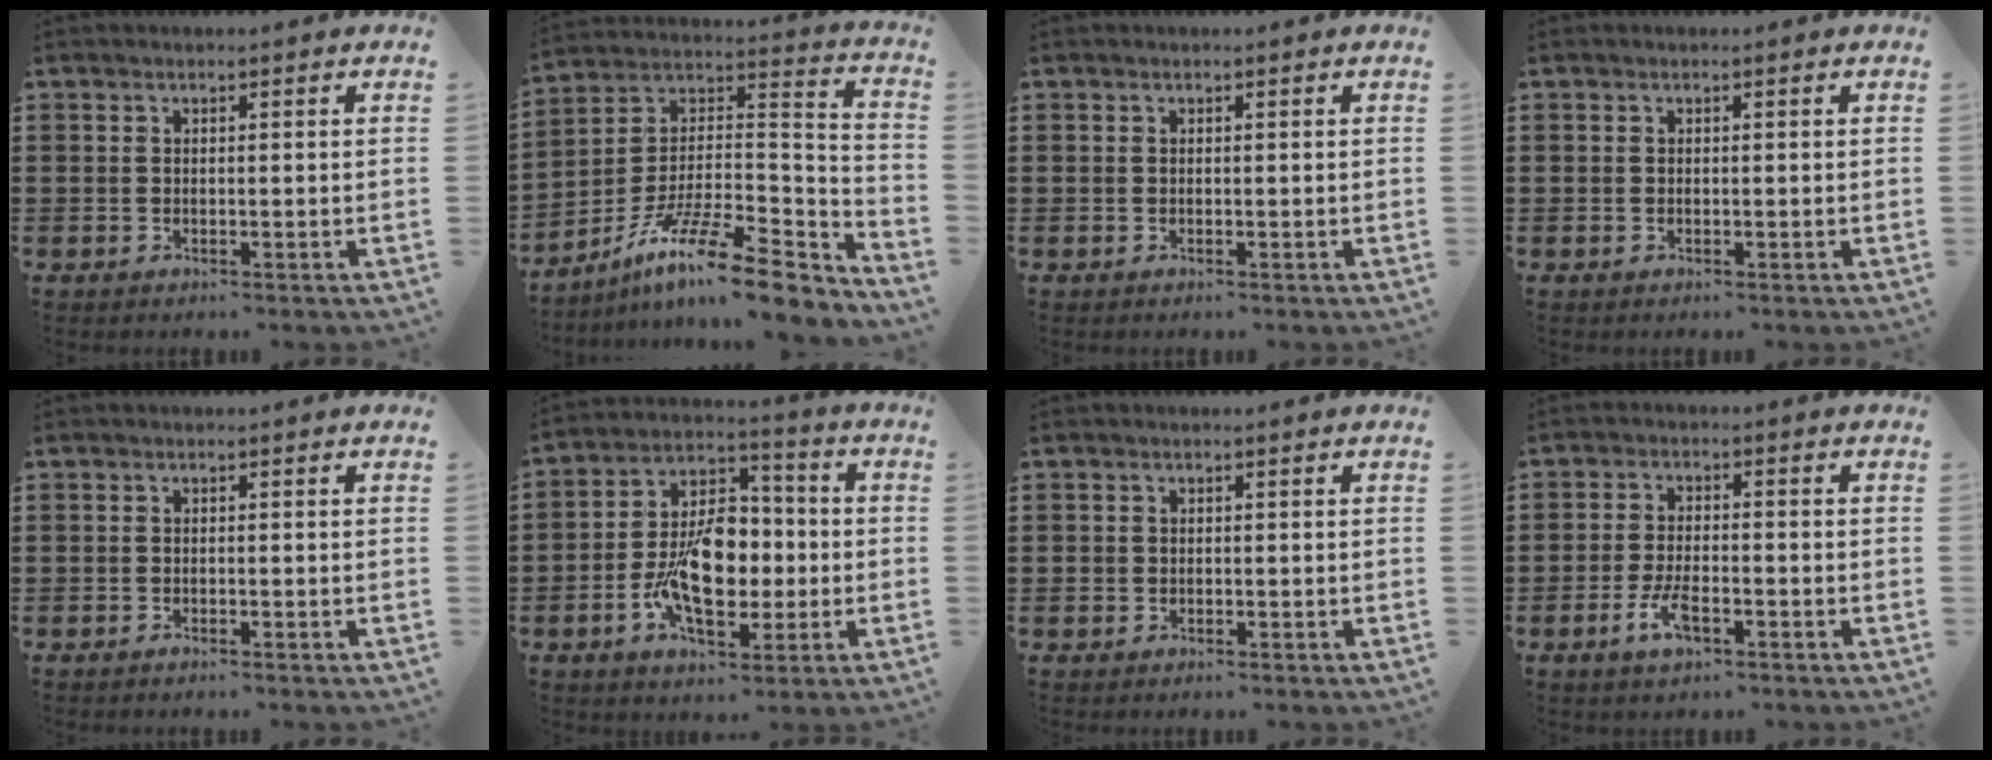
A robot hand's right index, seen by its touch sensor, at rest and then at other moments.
{"total": 14.3, "force": [-10.3, 2.9, 9.5], "torque": [-0.167, 0.019, -0.185]}
{"total": 0.0}
{"total": 0.0}
{"total": 0.7, "force": [-0.6, -0.1, 0.2], "torque": [-0.006, -0.004, -0.012]}
{"total": 11.7, "force": [-2.3, 6.8, 9.2], "torque": [-0.191, 0.002, -0.042]}
{"total": 0.7, "force": [-0.4, 0.6, 0.2], "torque": [-0.006, 0.000, -0.008]}
{"total": 4.6, "force": [-2.2, 1.7, 3.7], "torque": [-0.088, -0.002, -0.048]}